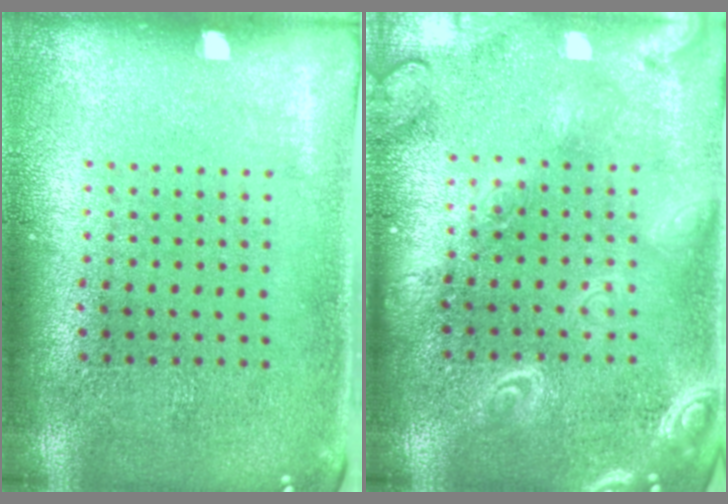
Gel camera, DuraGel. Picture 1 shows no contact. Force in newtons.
{"total": 2.6, "press": 2.5, "slide": 0.3}